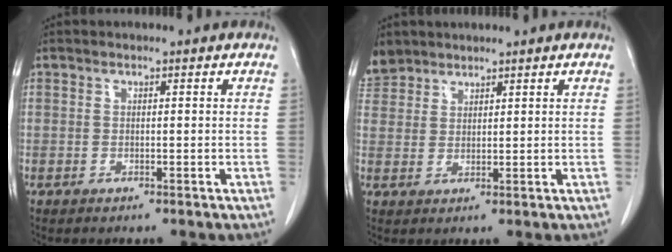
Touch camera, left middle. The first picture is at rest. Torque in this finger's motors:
{"motor_torque": [0.38, -0.39, 0.45, 0.09]}